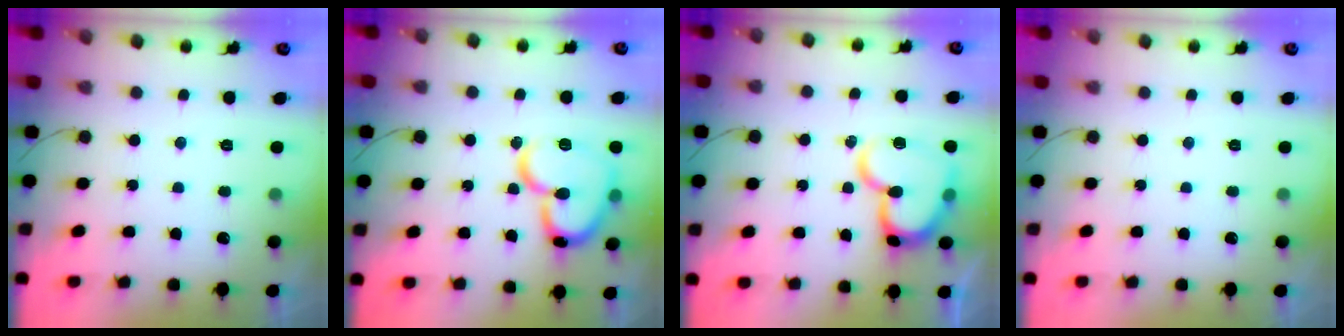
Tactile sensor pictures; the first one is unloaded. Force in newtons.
{"total": 18.4, "press": 18.4, "slide": 1.6}
{"total": 17.3, "press": 17.3, "slide": 1.5}
{"total": 0.0}